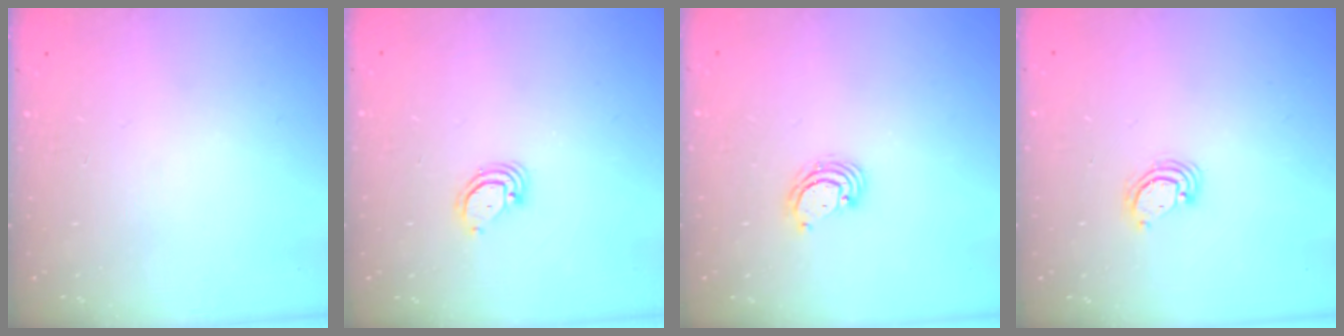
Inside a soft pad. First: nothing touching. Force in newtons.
{"total": 3.5, "press": 3.5, "slide": 0.2}
{"total": 3.5, "press": 3.5, "slide": 0.2}
{"total": 3.4, "press": 3.4, "slide": 0.4}